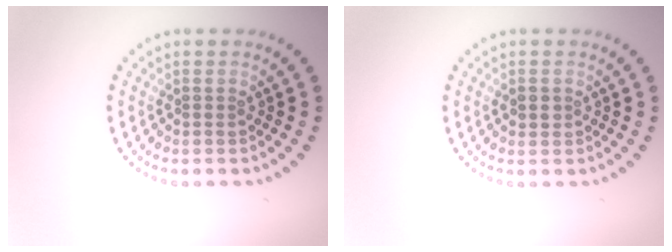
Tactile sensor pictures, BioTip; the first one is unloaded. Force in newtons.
{"total": 1.2, "press": 1.1, "slide": 0.3}